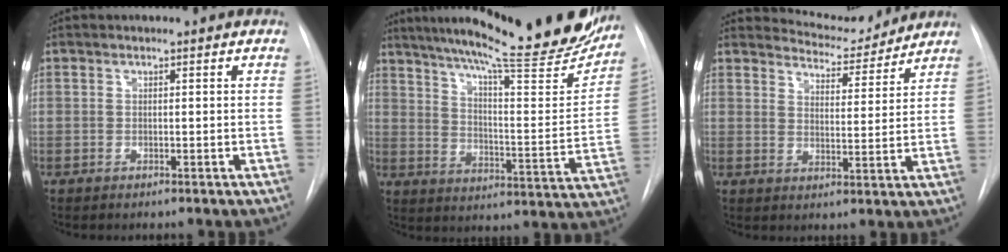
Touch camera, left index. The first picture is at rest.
{"total": 26.3, "force": [22.2, 2.9, 13.8], "torque": [-0.211, -0.053, 0.291]}
{"total": 7.8, "force": [7.7, 1.3, 0.2], "torque": [-0.004, -0.012, 0.108]}